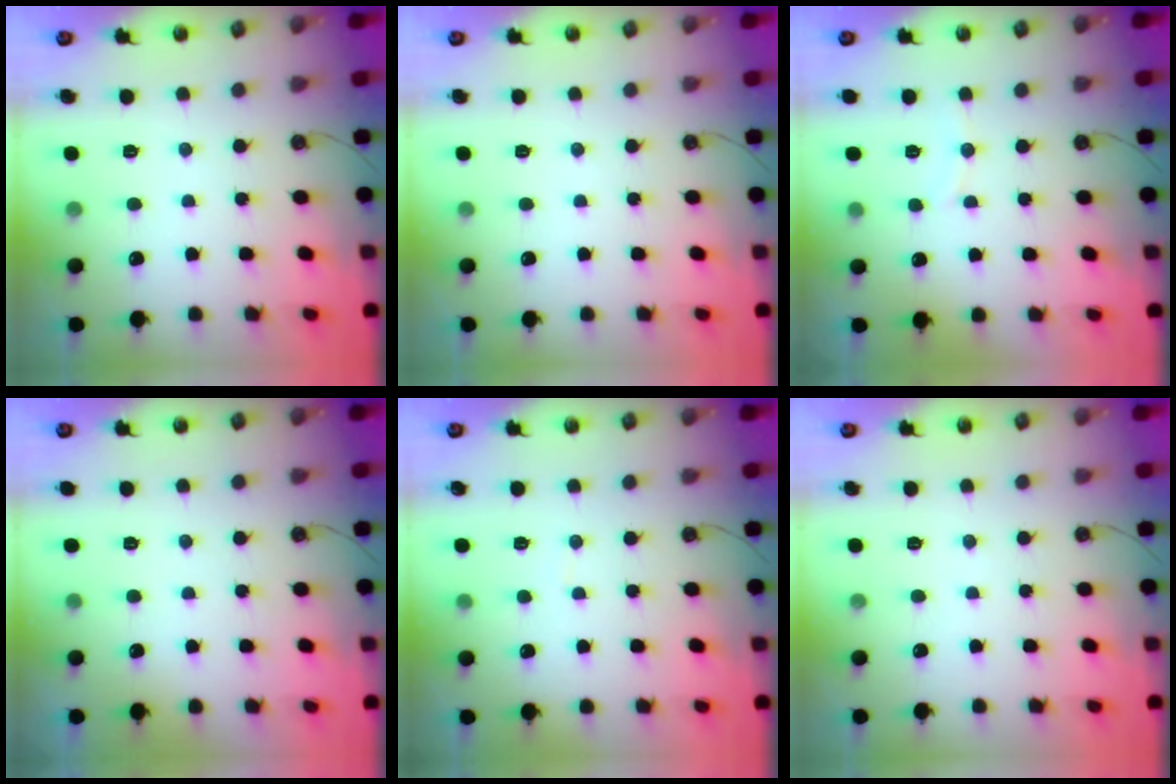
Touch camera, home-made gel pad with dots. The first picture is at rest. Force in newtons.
{"total": 0.0}
{"total": 4.6, "press": 4.5, "slide": 0.6}
{"total": 1.7, "press": 0.3, "slide": 1.7}
{"total": 2.0, "press": 2.0, "slide": 0.1}
{"total": 0.0}